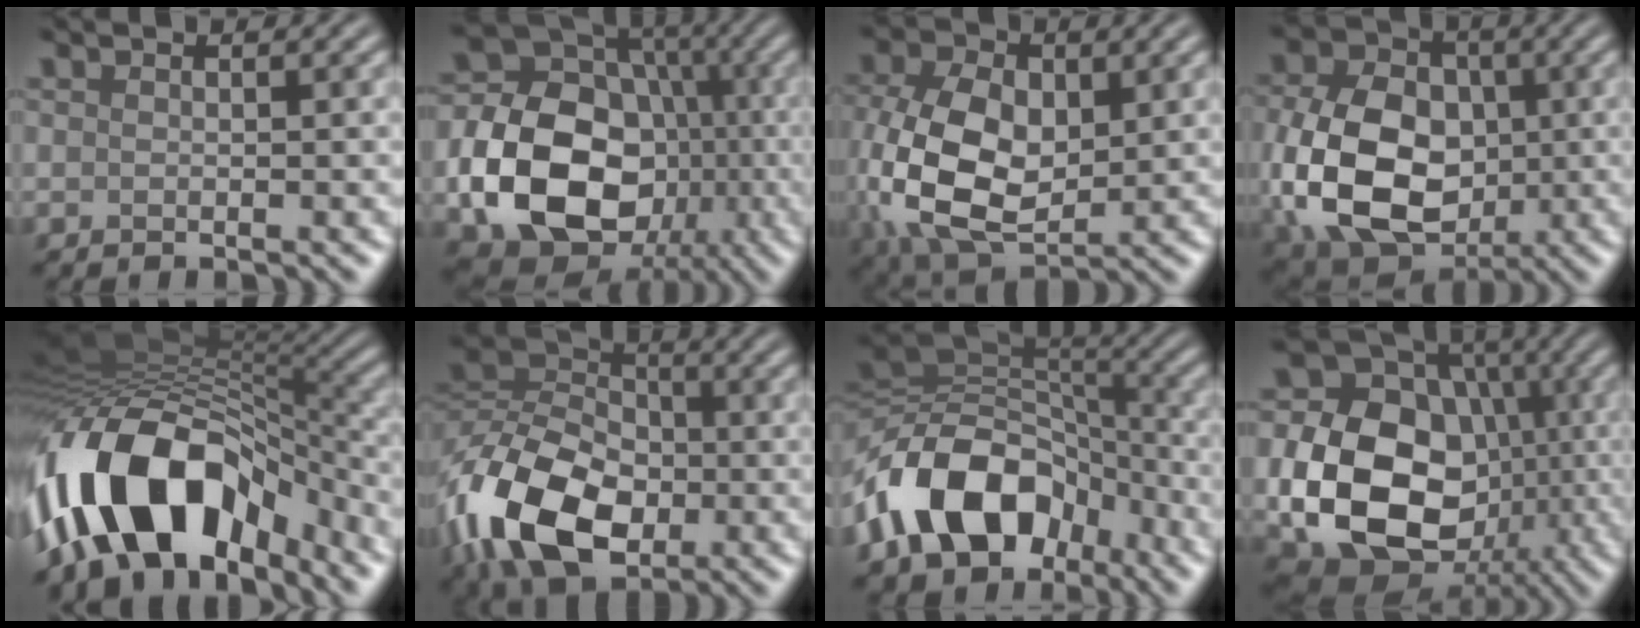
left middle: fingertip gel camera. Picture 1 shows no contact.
{"total": 14.8, "force": [-3.4, 11.4, 8.7], "torque": [-0.181, -0.019, -0.059]}
{"total": 11.5, "force": [0.0, 7.7, 8.6], "torque": [-0.207, -0.004, 0.004]}
{"total": 12.5, "force": [-1.2, 9.3, 8.3], "torque": [-0.193, -0.019, -0.022]}
{"total": 14.0, "force": [-6.9, 7.2, 9.8], "torque": [-0.168, 0.029, -0.126]}
{"total": 12.3, "force": [-4.2, 8.1, 8.2], "torque": [-0.190, -0.002, -0.092]}
{"total": 12.3, "force": [-5.0, 8.4, 7.5], "torque": [-0.141, 0.012, -0.095]}
{"total": 15.8, "force": [-2.3, 12.5, 9.3], "torque": [-0.171, -0.025, -0.032]}